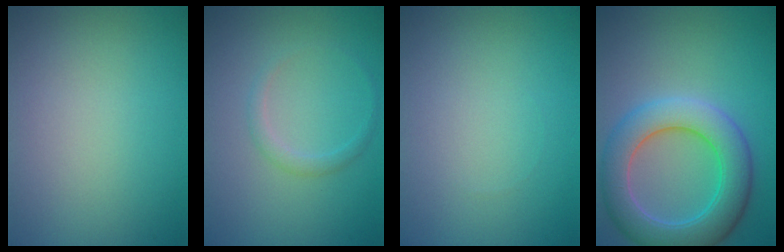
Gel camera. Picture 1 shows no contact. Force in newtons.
{"total": 1.2, "press": 1.2, "slide": 0.2}
{"total": 0.0}
{"total": 7.1, "press": 7.0, "slide": 0.6}